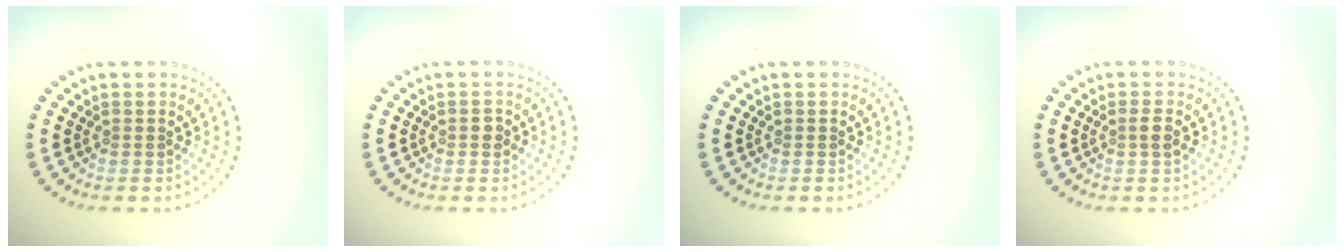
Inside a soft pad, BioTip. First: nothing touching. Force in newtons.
{"total": 0.9, "press": 0.9, "slide": 0.0}
{"total": 0.0}
{"total": 1.2, "press": 1.1, "slide": 0.5}